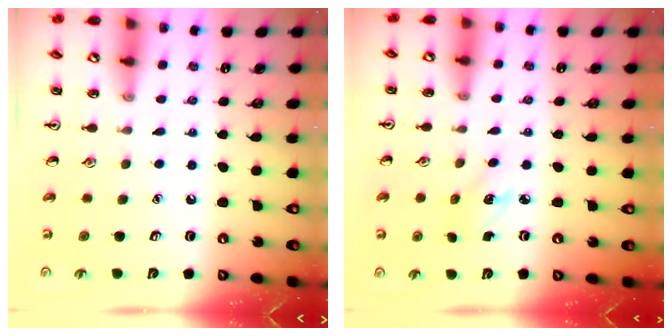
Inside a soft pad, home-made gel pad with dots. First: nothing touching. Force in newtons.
{"total": 2.6, "press": 2.5, "slide": 0.8}